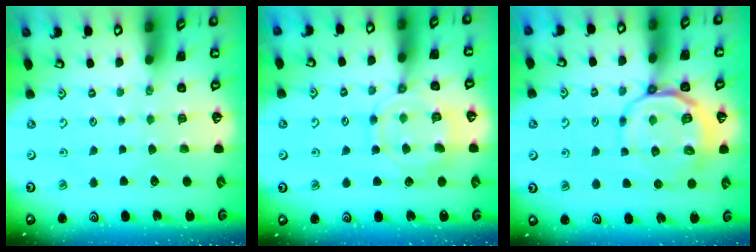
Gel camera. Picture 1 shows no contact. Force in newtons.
{"total": 11.8, "press": 11.8, "slide": 1.3}
{"total": 10.1, "press": 9.8, "slide": 2.6}